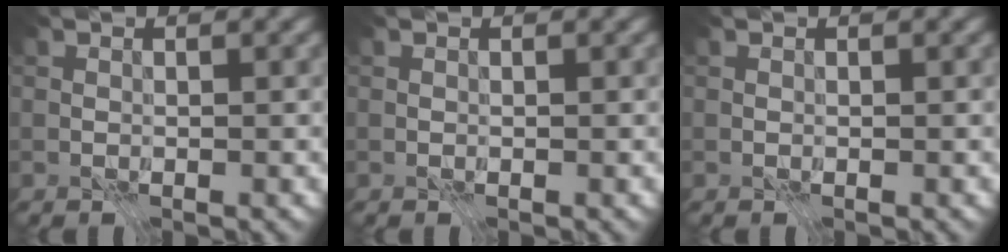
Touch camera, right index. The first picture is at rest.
{"total": 0.0}
{"total": 0.0}